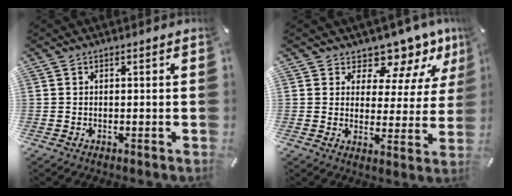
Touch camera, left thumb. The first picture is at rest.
{"total": 9.1, "force": [7.6, 4.5, 2.1], "torque": [-0.027, -0.076, 0.133]}